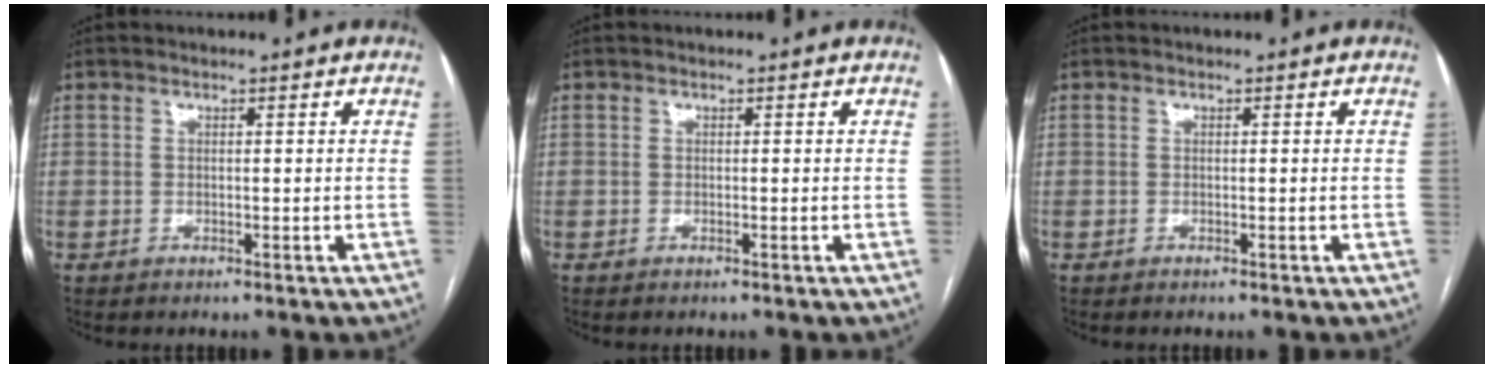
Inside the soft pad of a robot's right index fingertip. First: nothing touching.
{"total": 0.0}
{"total": 0.0}